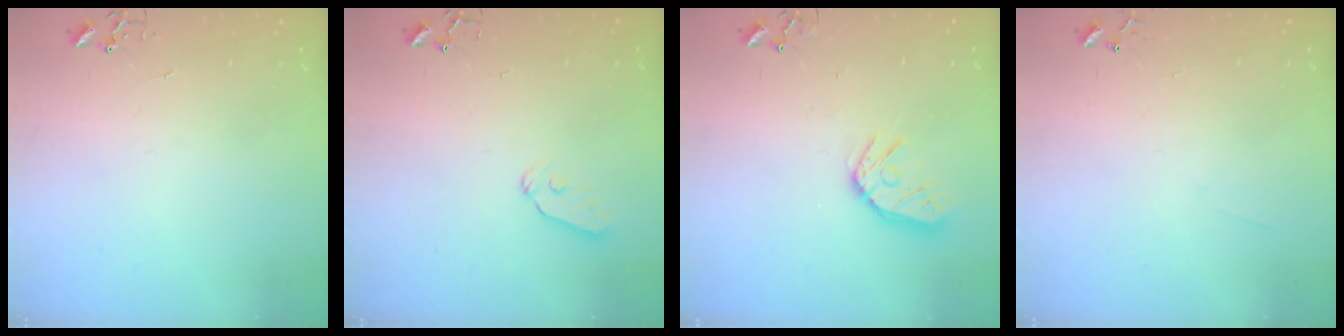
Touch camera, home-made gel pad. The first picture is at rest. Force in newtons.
{"total": 6.7, "press": 6.7, "slide": 0.8}
{"total": 12.6, "press": 12.5, "slide": 1.4}
{"total": 4.4, "press": 4.4, "slide": 0.4}